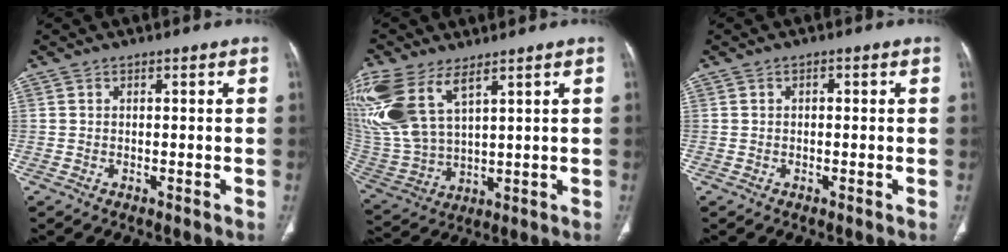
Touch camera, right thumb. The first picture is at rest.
{"total": 18.5, "force": [9.6, 9.0, 12.9], "torque": [-0.313, -0.022, 0.208]}
{"total": 1.0, "force": [0.2, 0.5, 0.8], "torque": [-0.014, 0.005, 0.003]}